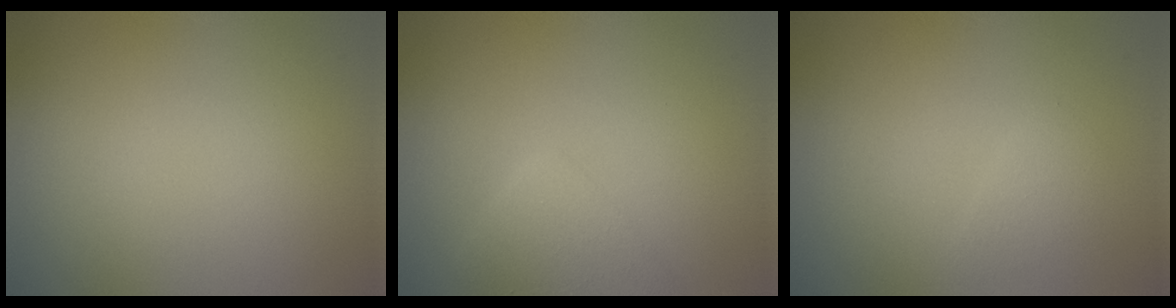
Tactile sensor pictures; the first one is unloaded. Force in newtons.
{"total": 2.7, "press": 2.7, "slide": 0.1}
{"total": 1.0, "press": 1.0, "slide": 0.0}